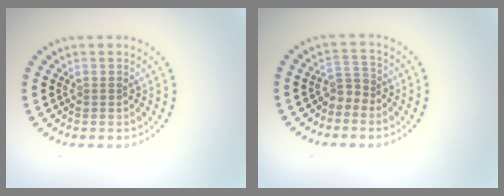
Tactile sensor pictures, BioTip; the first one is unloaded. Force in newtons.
{"total": 1.9, "press": 1.3, "slide": 1.4}